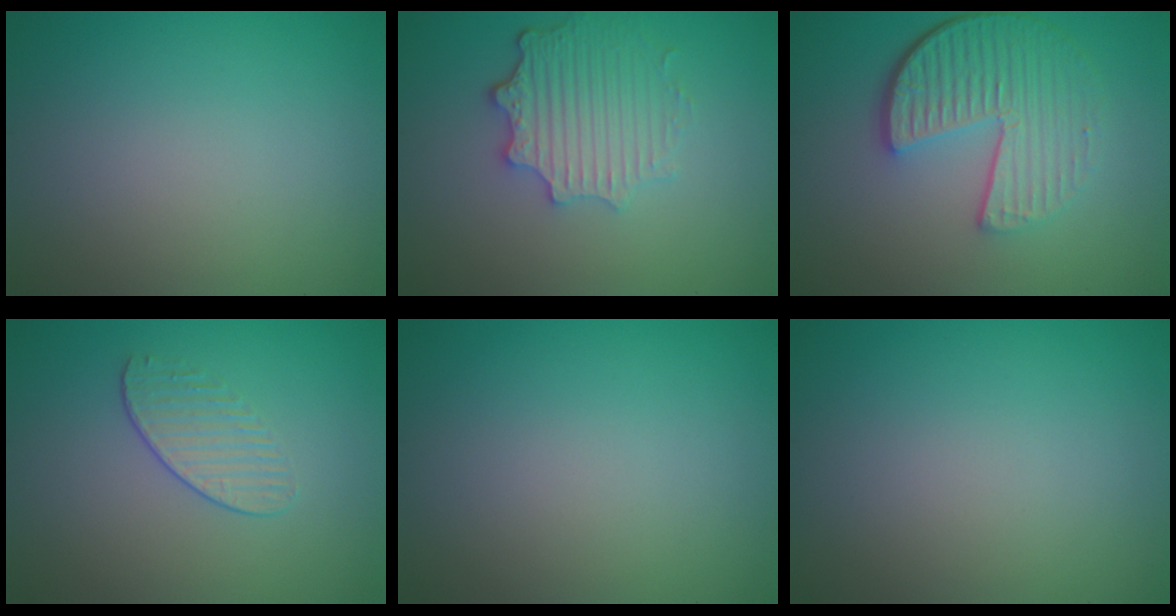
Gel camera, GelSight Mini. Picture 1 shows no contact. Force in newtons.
{"total": 4.3, "press": 3.4, "slide": 2.7}
{"total": 6.3, "press": 4.5, "slide": 4.5}
{"total": 1.6, "press": 1.1, "slide": 1.2}
{"total": 0.0}
{"total": 0.0}